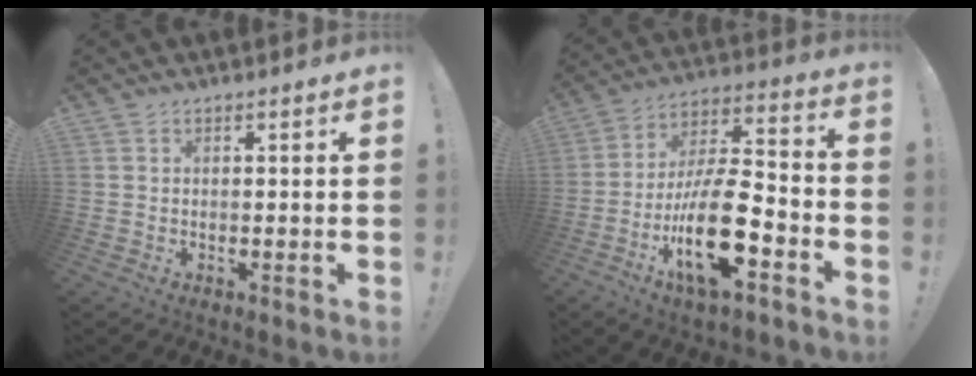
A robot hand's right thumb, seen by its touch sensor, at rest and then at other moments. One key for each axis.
{"total": 20.7, "fx": -8.3, "fy": 7.8, "fz": 17.3, "tx": -0.325, "ty": 0.047, "tz": -0.131}